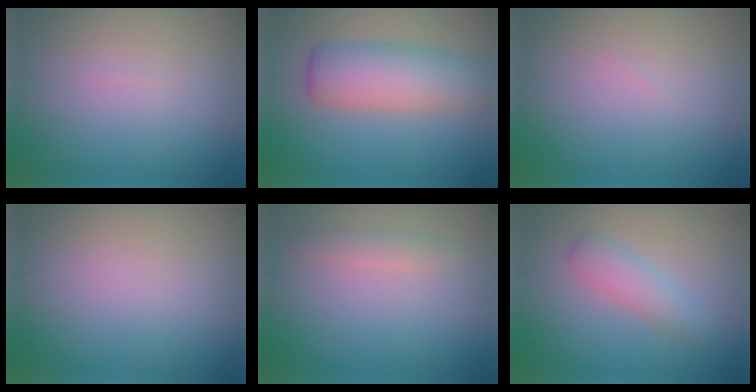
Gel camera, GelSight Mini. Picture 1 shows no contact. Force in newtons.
{"total": 5.9, "press": 5.9, "slide": 0.1}
{"total": 0.0}
{"total": 0.0}
{"total": 1.4, "press": 1.4, "slide": 0.0}
{"total": 2.6, "press": 2.6, "slide": 0.1}